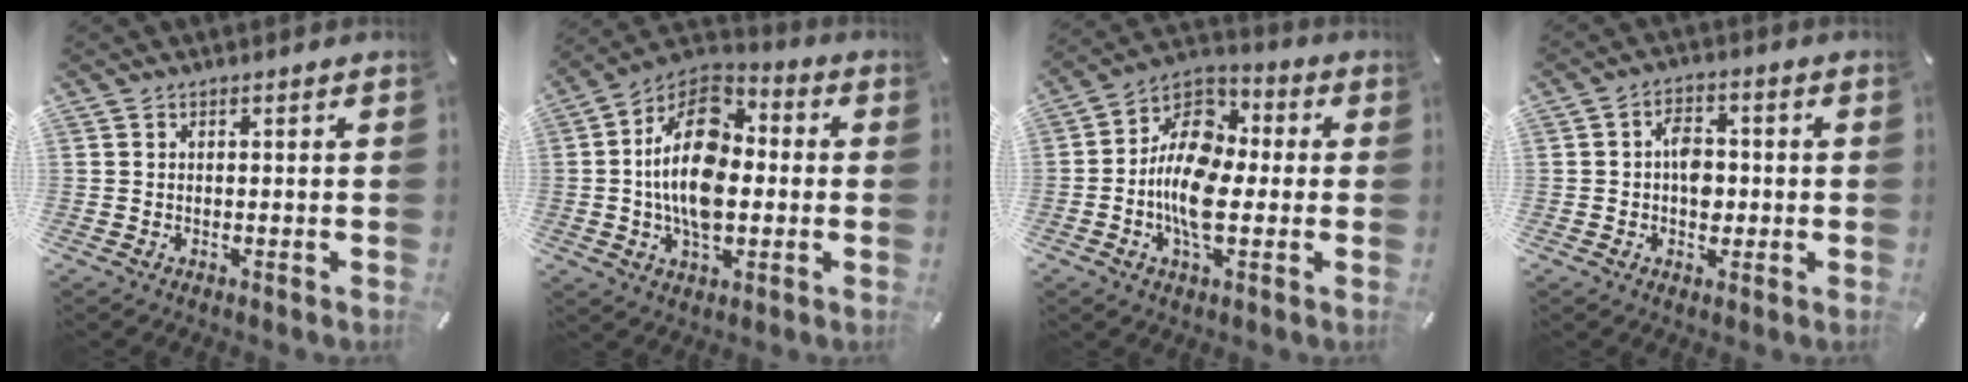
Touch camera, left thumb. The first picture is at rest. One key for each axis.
{"total": 17.7, "fx": -0.5, "fy": 11.2, "fz": 13.6, "tx": -0.284, "ty": 0.009, "tz": -0.016}
{"total": 14.0, "fx": -3.0, "fy": 8.6, "fz": 10.6, "tx": -0.217, "ty": 0.010, "tz": -0.057}
{"total": 5.9, "fx": -0.4, "fy": 4.2, "fz": 4.1, "tx": -0.058, "ty": 0.000, "tz": -0.013}